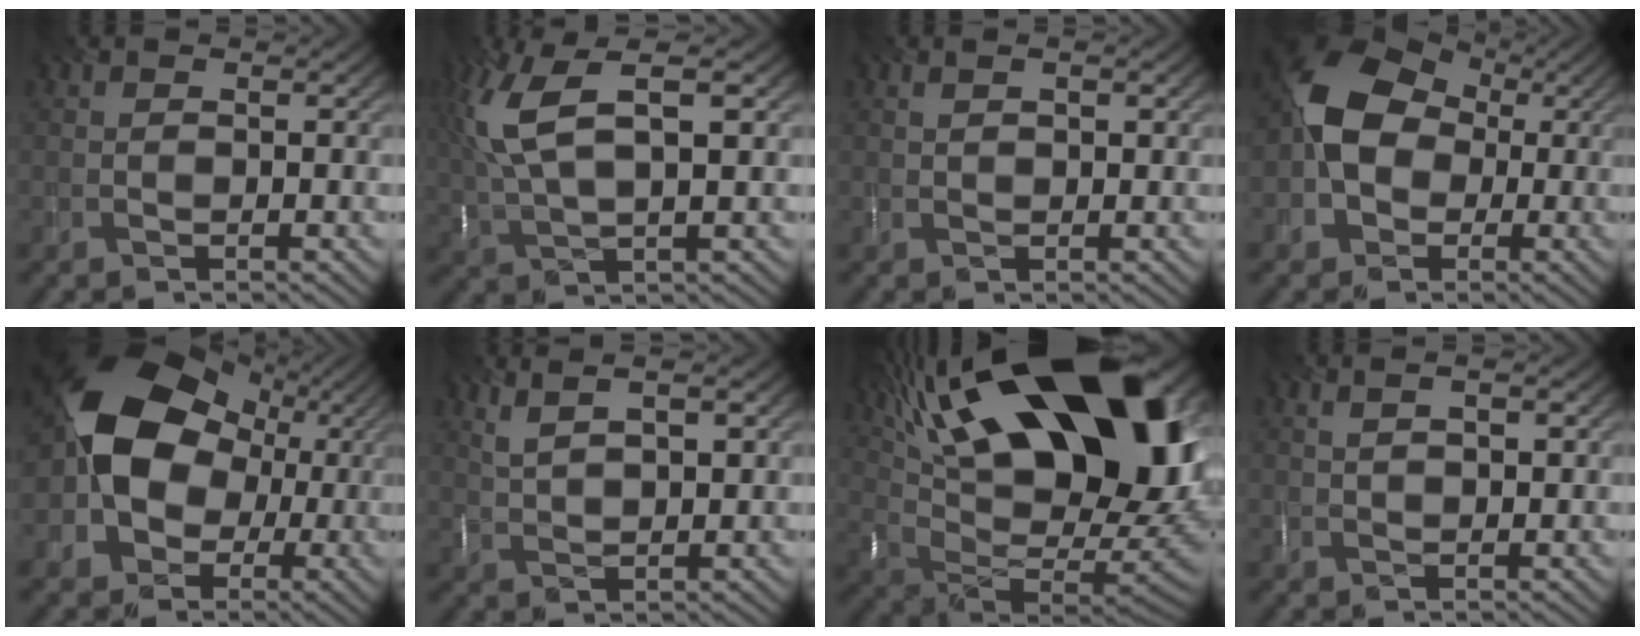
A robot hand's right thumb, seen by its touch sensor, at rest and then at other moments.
{"total": 11.4, "force": [3.9, 4.1, 9.9], "torque": [-0.241, 0.012, 0.077]}
{"total": 2.0, "force": [0.9, 0.7, 1.7], "torque": [-0.033, 0.003, 0.022]}
{"total": 9.5, "force": [0.2, 7.4, 6.0], "torque": [-0.123, 0.007, -0.008]}
{"total": 14.1, "force": [0.4, 10.7, 9.1], "torque": [-0.159, 0.001, 0.000]}
{"total": 5.7, "force": [3.5, 1.3, 4.4], "torque": [-0.091, 0.004, 0.072]}
{"total": 22.4, "force": [8.2, 10.3, 18.1], "torque": [-0.310, 0.017, 0.166]}
{"total": 3.5, "force": [1.6, 1.1, 2.9], "torque": [-0.053, 0.003, 0.035]}